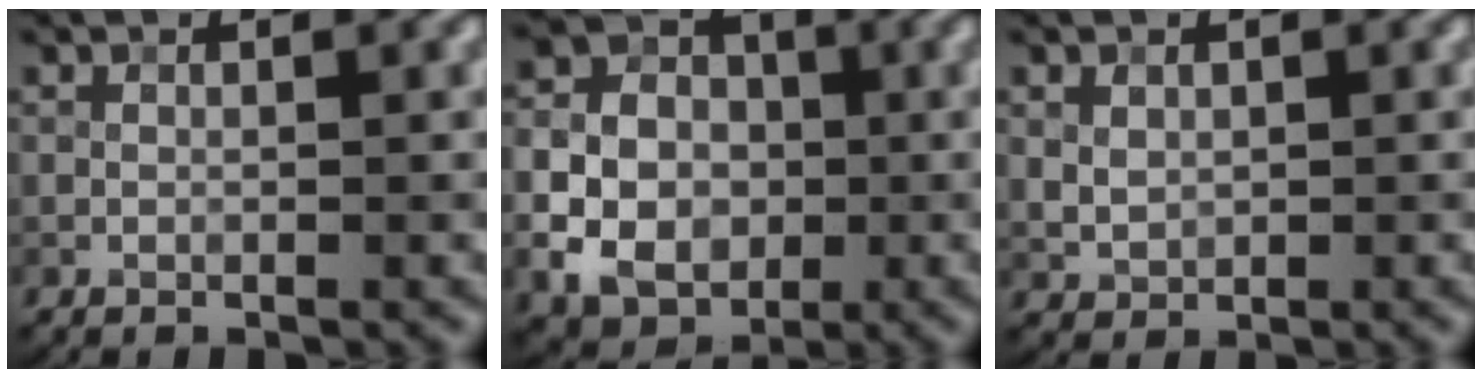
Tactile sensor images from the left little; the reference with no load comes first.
{"total": 7.8, "force": [-1.8, 6.2, 4.4], "torque": [-0.082, 0.002, -0.046]}
{"total": 1.4, "force": [0.4, 1.2, 0.7], "torque": [-0.017, 0.000, 0.013]}